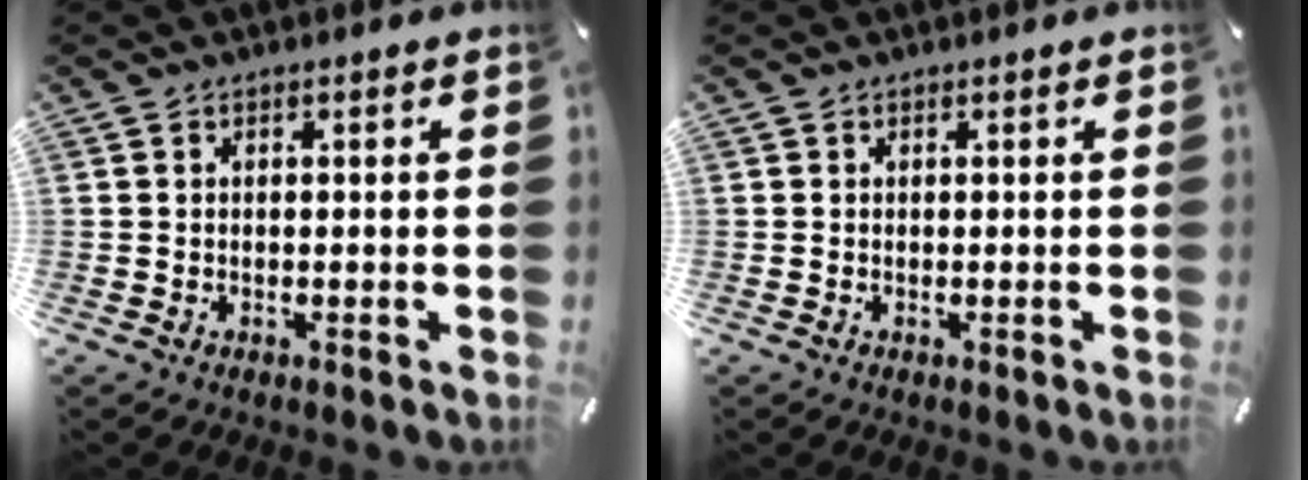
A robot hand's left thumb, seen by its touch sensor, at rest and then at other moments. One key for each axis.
{"total": 0.0}